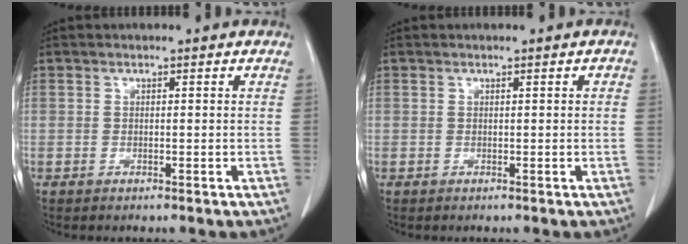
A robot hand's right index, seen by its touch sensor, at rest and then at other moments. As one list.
[{"total": 0.5, "force": [0.1, 0.1, 0.5], "torque": [-0.009, 0.002, 0.003]}]